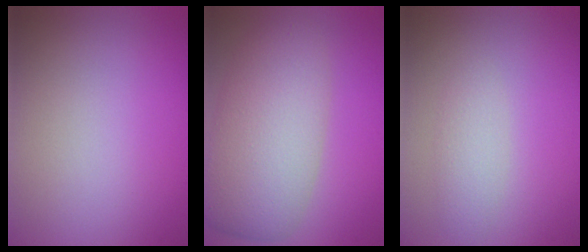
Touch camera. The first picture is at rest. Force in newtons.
{"total": 7.7, "press": 7.7, "slide": 0.4}
{"total": 1.7, "press": 1.7, "slide": 0.1}